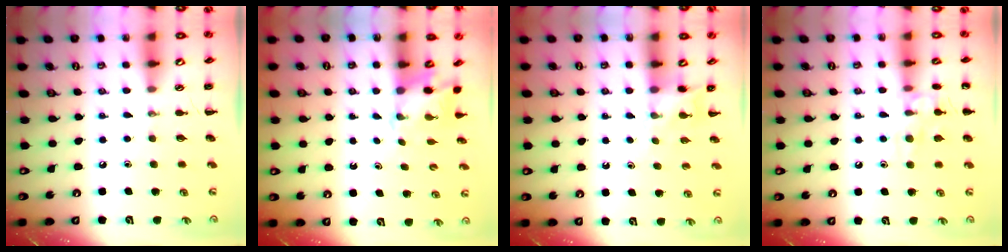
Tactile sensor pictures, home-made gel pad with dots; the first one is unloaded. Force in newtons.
{"total": 1.7, "press": 1.5, "slide": 0.6}
{"total": 4.5, "press": 4.4, "slide": 1.1}
{"total": 10.5, "press": 10.5, "slide": 1.0}